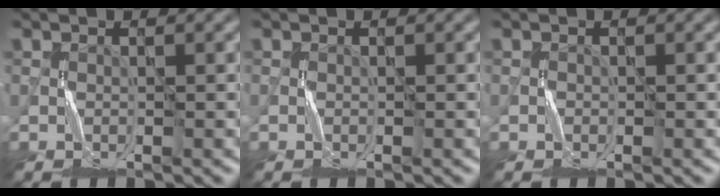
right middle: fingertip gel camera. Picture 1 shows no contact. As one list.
[{"total": 0.0}, {"total": 0.5, "force": [-0.3, 0.4, 0.0], "torque": [-0.001, 0.002, -0.005]}]